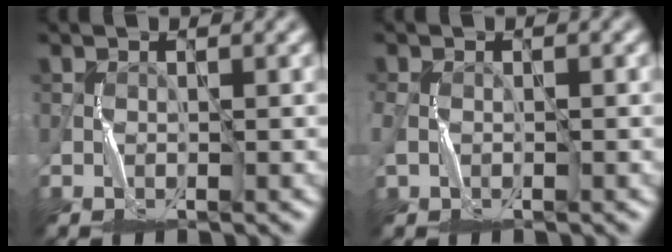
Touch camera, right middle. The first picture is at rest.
{"total": 2.2, "force": [-0.2, 1.6, 1.5], "torque": [-0.033, -0.005, -0.002]}